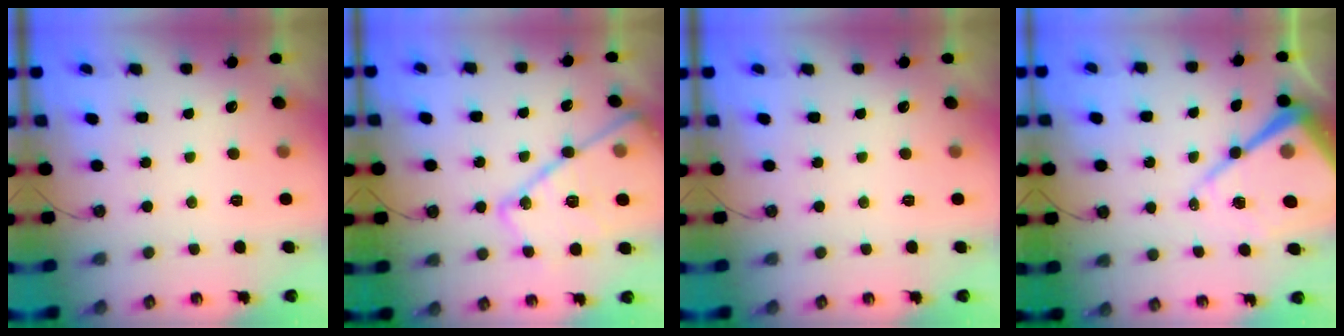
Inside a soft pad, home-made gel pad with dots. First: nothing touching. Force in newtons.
{"total": 20.4, "press": 20.3, "slide": 1.5}
{"total": 0.0}
{"total": 18.7, "press": 18.6, "slide": 1.8}